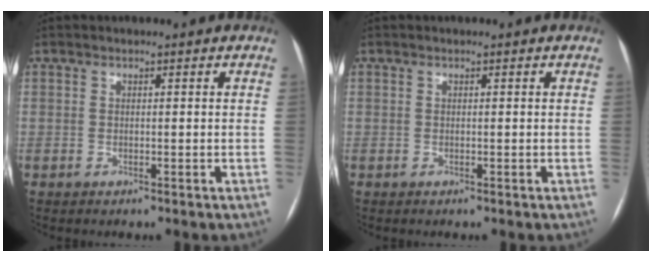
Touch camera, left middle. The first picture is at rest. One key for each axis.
{"total": 0.0}